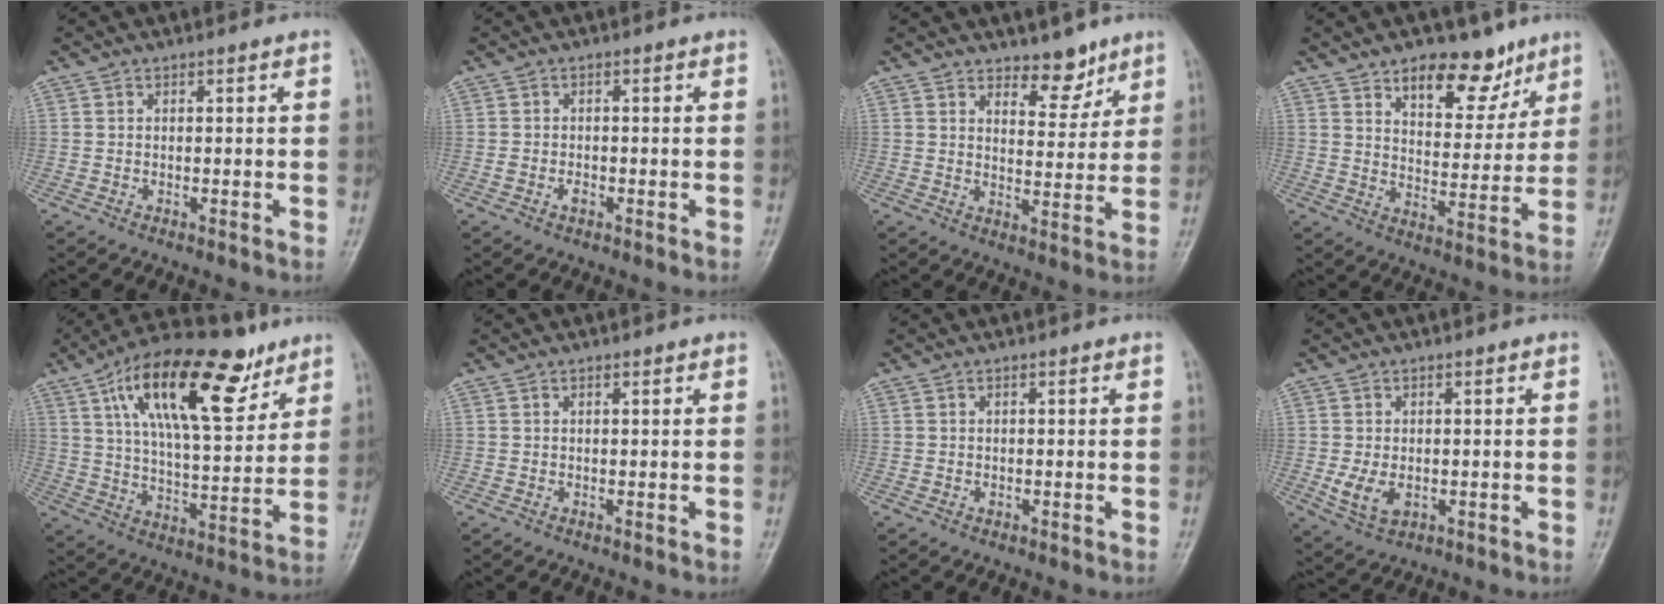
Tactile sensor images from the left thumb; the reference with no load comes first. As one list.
[{"total": 1.6, "force": [-0.7, 1.0, 1.0], "torque": [-0.016, 0.008, -0.011]}, {"total": 6.6, "force": [4.9, 3.1, 3.1], "torque": [-0.015, -0.037, 0.075]}, {"total": 12.5, "force": [8.2, 6.4, 6.9], "torque": [-0.055, -0.050, 0.127]}, {"total": 22.1, "force": [11.7, 8.9, 16.5], "torque": [-0.244, -0.029, 0.199]}, {"total": 0.7, "force": [0.4, 0.2, 0.5], "torque": [-0.008, 0.000, 0.006]}, {"total": 0.7, "force": [0.0, 0.5, 0.4], "torque": [-0.003, 0.000, 0.002]}, {"total": 5.1, "force": [-0.8, 3.3, 3.7], "torque": [-0.068, -0.009, -0.006]}]